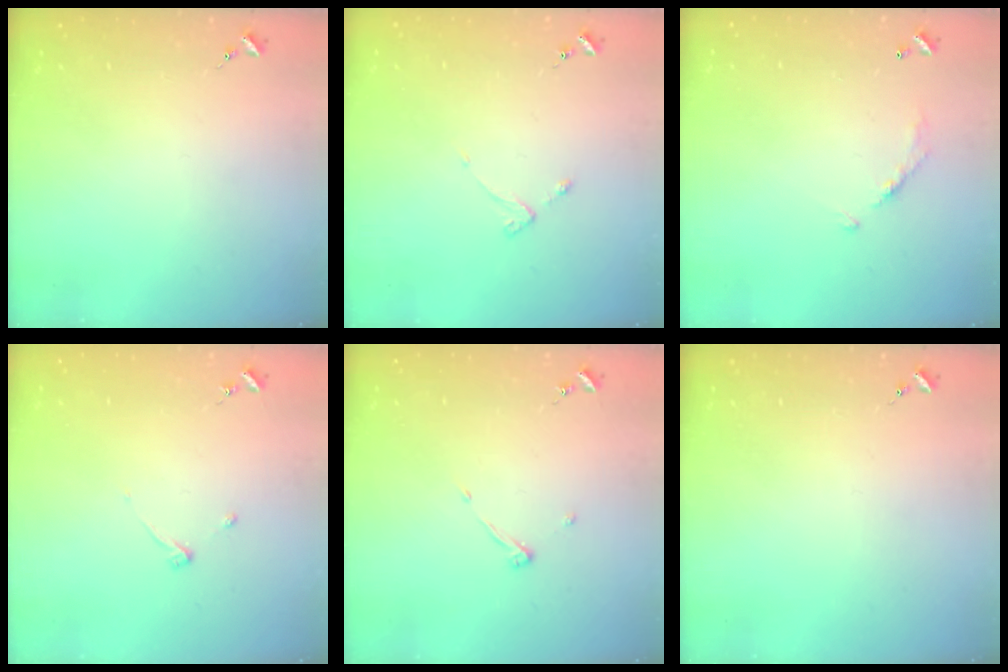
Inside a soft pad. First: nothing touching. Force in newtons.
{"total": 2.6, "press": 2.6, "slide": 0.5}
{"total": 6.5, "press": 6.5, "slide": 0.4}
{"total": 3.3, "press": 3.3, "slide": 0.4}
{"total": 3.9, "press": 3.9, "slide": 0.5}
{"total": 0.0}